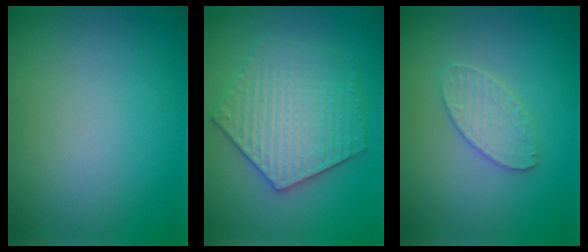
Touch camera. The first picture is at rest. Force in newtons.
{"total": 5.6, "press": 5.5, "slide": 0.9}
{"total": 2.6, "press": 2.6, "slide": 0.2}